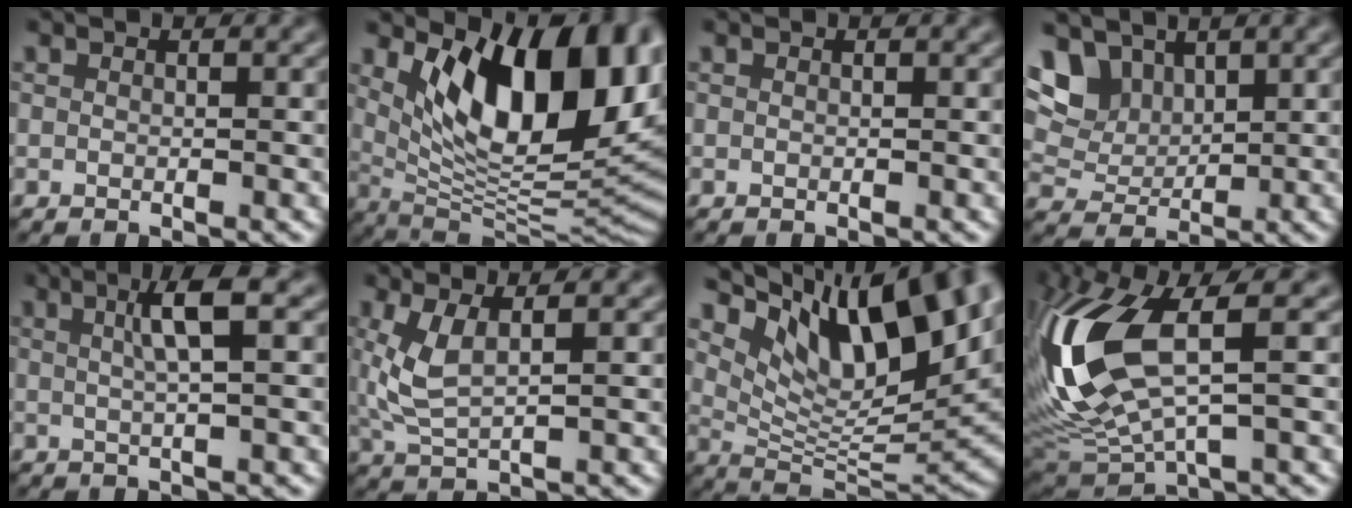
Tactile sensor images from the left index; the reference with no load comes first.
{"total": 13.7, "force": [4.0, 6.4, 11.4], "torque": [-0.143, -0.011, 0.068]}
{"total": 0.0}
{"total": 6.6, "force": [3.5, 4.5, 3.3], "torque": [-0.085, 0.001, 0.074]}
{"total": 3.7, "force": [1.1, 0.6, 3.5], "torque": [-0.054, 0.010, 0.016]}
{"total": 4.0, "force": [1.2, 1.4, 3.6], "torque": [-0.091, -0.002, 0.028]}
{"total": 12.5, "force": [7.3, 4.1, 9.2], "torque": [-0.145, -0.002, 0.142]}
{"total": 11.8, "force": [2.0, 4.6, 10.7], "torque": [-0.249, -0.008, 0.043]}